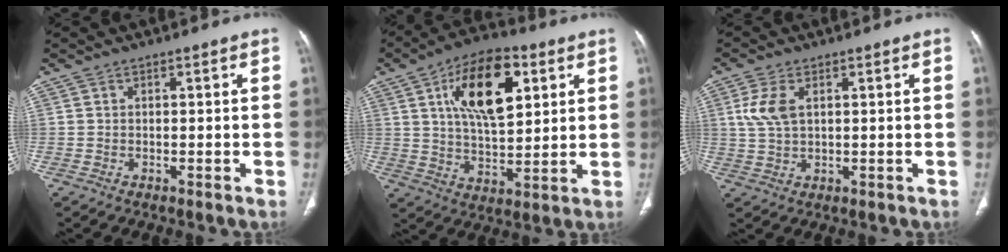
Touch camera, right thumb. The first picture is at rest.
{"total": 17.5, "force": [6.3, 8.6, 13.9], "torque": [-0.200, -0.014, 0.106]}
{"total": 5.5, "force": [1.6, 3.0, 4.3], "torque": [-0.104, 0.001, 0.033]}